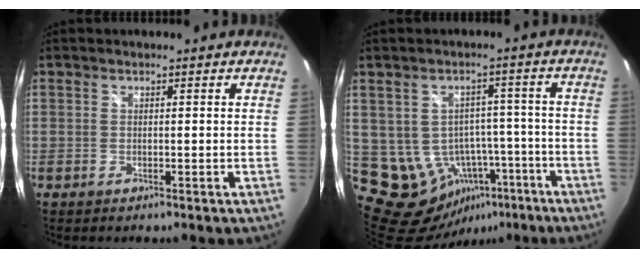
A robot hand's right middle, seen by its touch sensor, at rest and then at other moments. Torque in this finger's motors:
{"motor_torque": [-0.20, 0.07, 0.04, 0.01]}